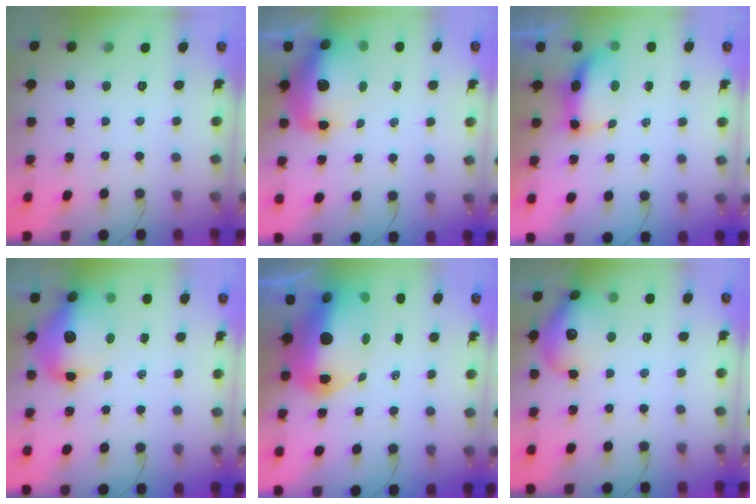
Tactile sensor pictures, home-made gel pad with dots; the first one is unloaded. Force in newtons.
{"total": 15.9, "press": 15.4, "slide": 3.8}
{"total": 14.5, "press": 9.4, "slide": 11.1}
{"total": 15.4, "press": 14.9, "slide": 3.8}
{"total": 17.9, "press": 17.5, "slide": 3.8}
{"total": 15.1, "press": 15.0, "slide": 1.6}